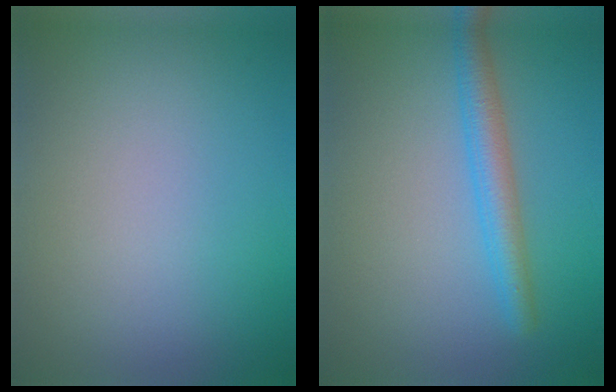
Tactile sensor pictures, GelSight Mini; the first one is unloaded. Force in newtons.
{"total": 3.2, "press": 3.2, "slide": 0.1}